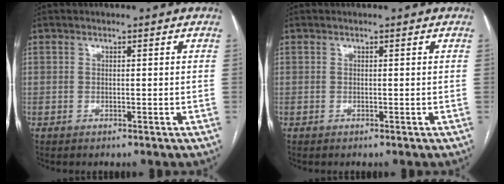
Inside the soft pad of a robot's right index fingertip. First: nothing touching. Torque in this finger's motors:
{"motor_torque": [0.00, 0.00, 0.00, 0.00]}